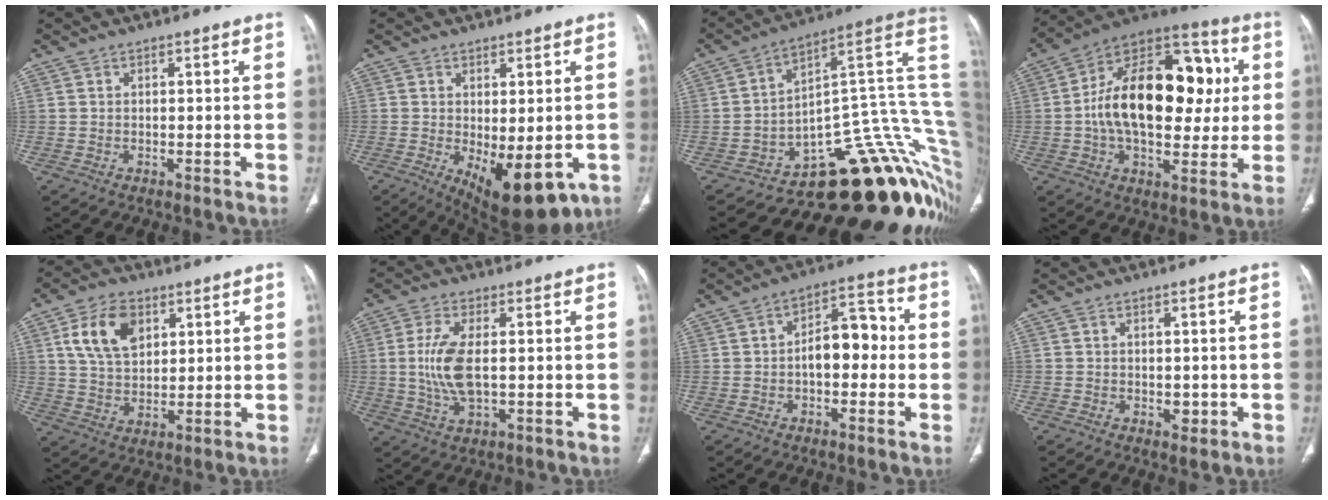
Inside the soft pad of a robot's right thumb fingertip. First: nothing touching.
{"total": 12.6, "force": [-4.0, 5.5, 10.5], "torque": [-0.137, -0.013, -0.038]}
{"total": 25.4, "force": [-2.6, 12.8, 21.8], "torque": [-0.118, 0.133, -0.016]}
{"total": 25.8, "force": [2.2, 15.0, 20.8], "torque": [-0.304, 0.026, 0.029]}
{"total": 10.8, "force": [4.2, 6.9, 7.1], "torque": [-0.112, -0.010, 0.081]}
{"total": 9.0, "force": [0.2, 3.9, 8.1], "torque": [-0.183, -0.008, 0.009]}
{"total": 9.1, "force": [-0.7, 5.3, 7.3], "torque": [-0.084, 0.036, -0.021]}
{"total": 2.0, "force": [-0.5, 1.6, 1.1], "torque": [-0.003, 0.001, -0.004]}